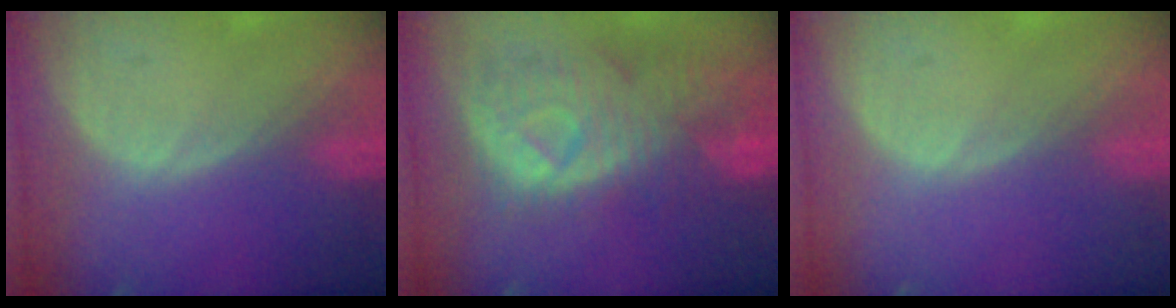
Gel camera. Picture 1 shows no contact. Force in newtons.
{"total": 11.0, "press": 9.7, "slide": 5.3}
{"total": 0.0}